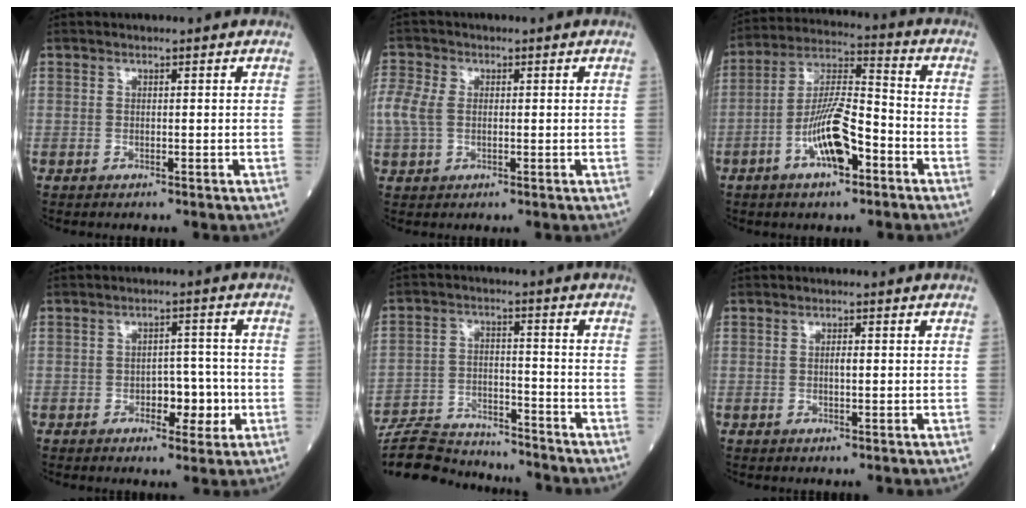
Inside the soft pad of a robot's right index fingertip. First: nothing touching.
{"total": 5.1, "force": [0.2, 3.3, 3.9], "torque": [-0.124, 0.014, 0.005]}
{"total": 11.1, "force": [-4.6, 2.7, 9.7], "torque": [-0.193, 0.010, -0.084]}
{"total": 4.7, "force": [-1.4, 2.6, 3.7], "torque": [-0.042, 0.007, -0.018]}
{"total": 13.5, "force": [-13.1, 2.1, 2.8], "torque": [-0.050, 0.010, -0.214]}
{"total": 1.2, "force": [0.0, 0.3, 1.2], "torque": [-0.023, 0.001, 0.001]}